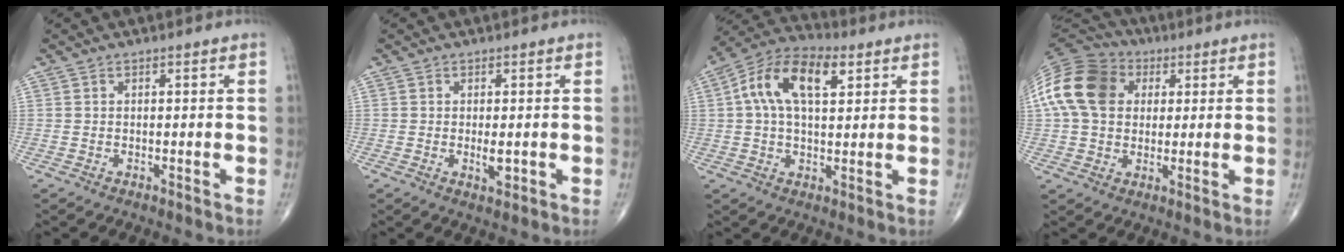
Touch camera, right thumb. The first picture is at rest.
{"total": 2.5, "force": [-0.4, 1.0, 2.3], "torque": [-0.038, -0.006, -0.004]}
{"total": 14.2, "force": [4.0, 7.5, 11.4], "torque": [-0.202, 0.028, 0.064]}
{"total": 16.4, "force": [3.6, 12.4, 10.1], "torque": [-0.192, 0.021, 0.056]}